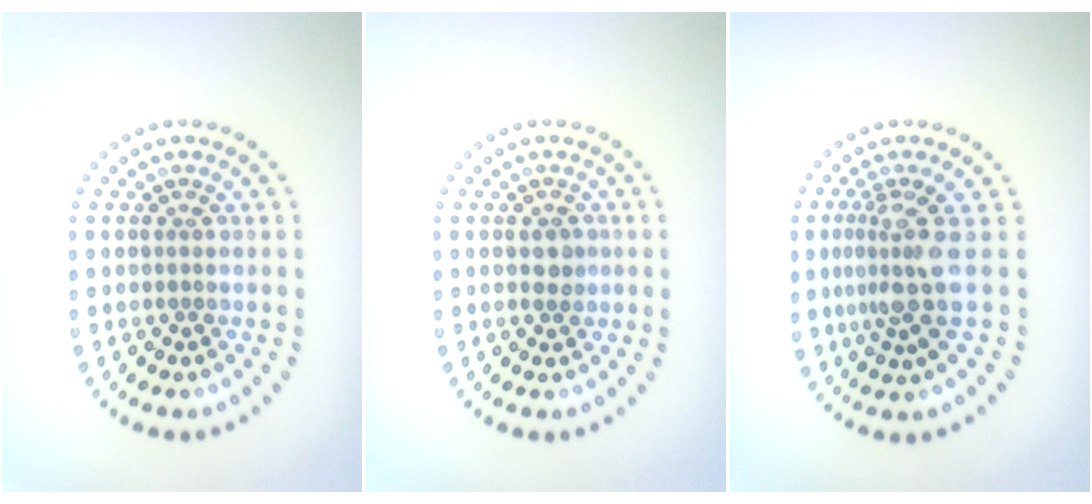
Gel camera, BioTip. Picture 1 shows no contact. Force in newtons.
{"total": 1.3, "press": 1.3, "slide": 0.3}
{"total": 3.8, "press": 2.6, "slide": 2.8}